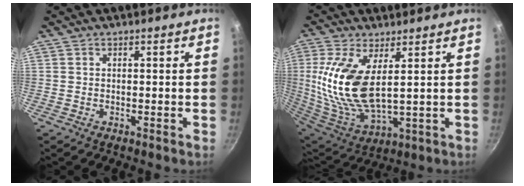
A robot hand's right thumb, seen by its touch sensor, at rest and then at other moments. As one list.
[{"total": 16.4, "force": [3.8, 7.3, 14.2], "torque": [-0.292, -0.030, 0.082]}]